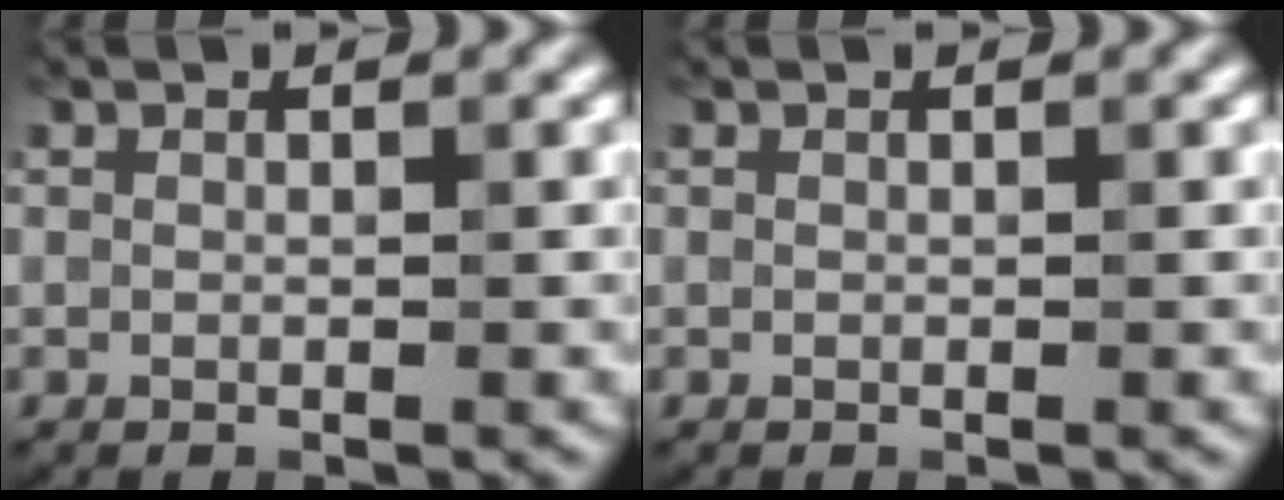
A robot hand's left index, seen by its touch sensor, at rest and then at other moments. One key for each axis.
{"total": 0.0}